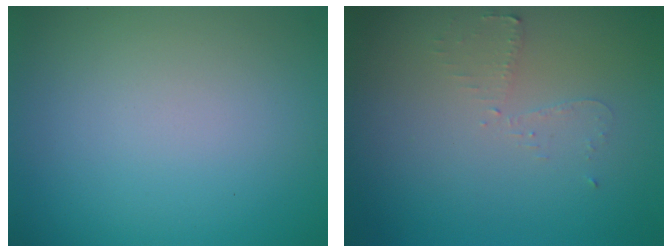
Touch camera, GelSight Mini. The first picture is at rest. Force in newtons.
{"total": 1.6, "press": 1.5, "slide": 0.2}